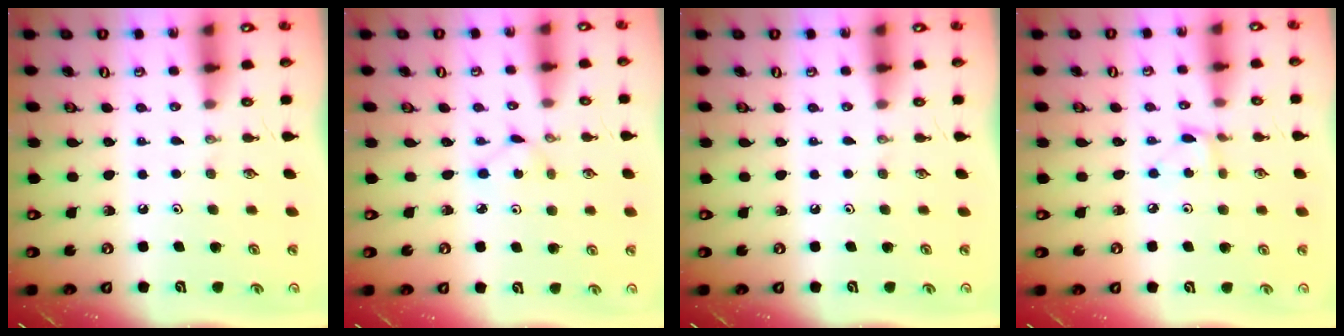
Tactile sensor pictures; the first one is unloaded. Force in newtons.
{"total": 2.0, "press": 2.0, "slide": 0.2}
{"total": 0.0}
{"total": 2.7, "press": 2.7, "slide": 0.3}